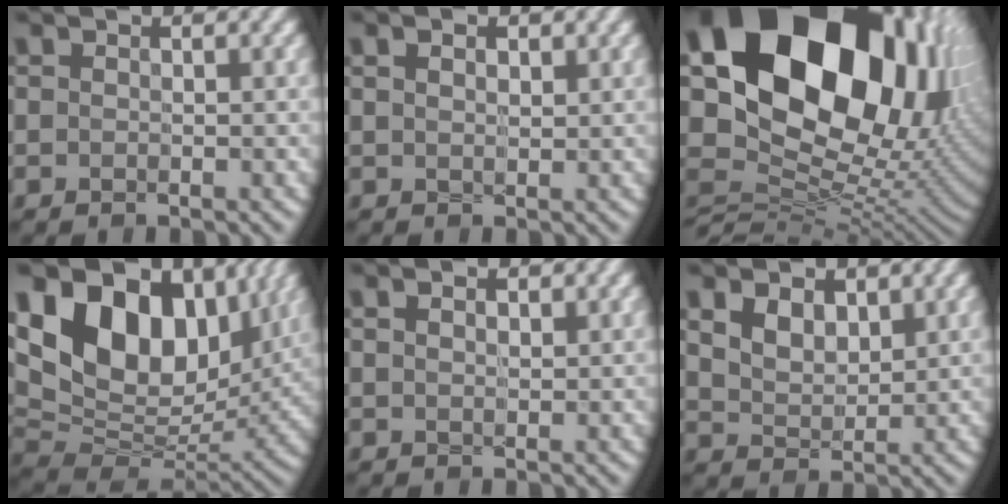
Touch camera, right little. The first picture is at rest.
{"total": 1.6, "force": [0.7, 0.8, 1.2], "torque": [-0.021, -0.001, 0.014]}
{"total": 21.5, "force": [7.4, 14.9, 13.6], "torque": [-0.236, 0.005, 0.153]}
{"total": 16.5, "force": [6.6, 10.3, 11.0], "torque": [-0.209, 0.039, 0.110]}
{"total": 1.3, "force": [0.6, 0.7, 1.0], "torque": [-0.016, 0.000, 0.011]}
{"total": 3.4, "force": [1.3, 2.4, 2.1], "torque": [-0.049, -0.010, 0.016]}